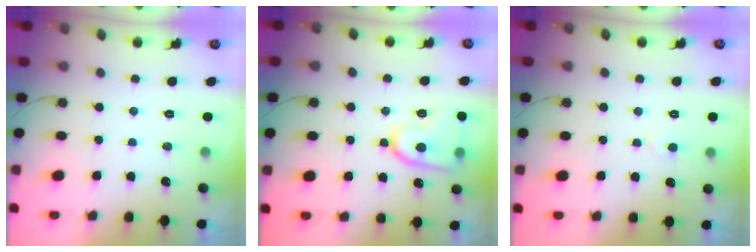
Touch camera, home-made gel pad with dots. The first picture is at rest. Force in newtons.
{"total": 13.4, "press": 13.4, "slide": 1.3}
{"total": 2.1, "press": 2.1, "slide": 0.3}